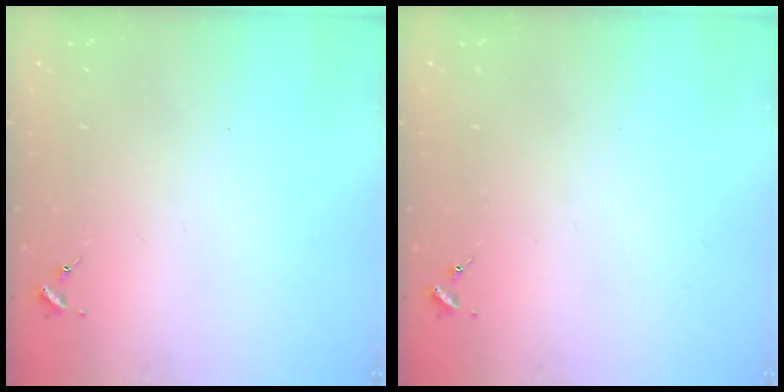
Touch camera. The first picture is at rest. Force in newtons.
{"total": 0.0}